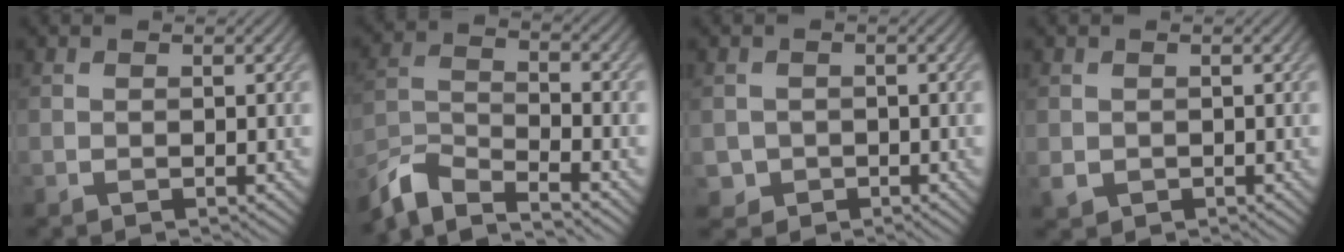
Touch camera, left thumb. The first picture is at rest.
{"total": 7.8, "force": [-6.9, 1.5, 3.2], "torque": [-0.076, -0.009, -0.143]}
{"total": 1.9, "force": [-0.6, 1.8, 0.1], "torque": [-0.003, -0.008, -0.012]}
{"total": 1.3, "force": [0.0, 1.2, 0.5], "torque": [-0.016, -0.009, 0.003]}